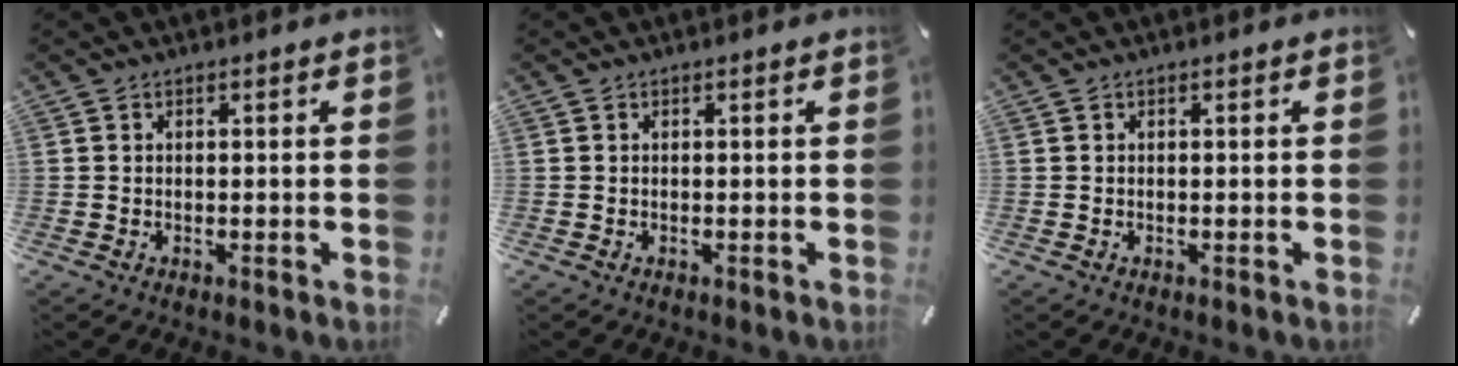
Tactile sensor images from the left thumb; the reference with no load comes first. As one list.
[{"total": 0.0}, {"total": 0.0}]